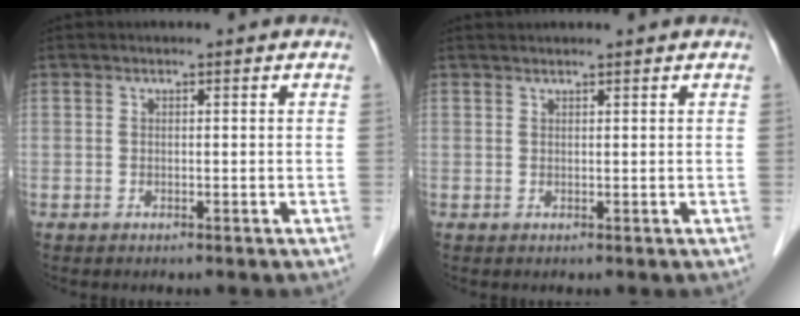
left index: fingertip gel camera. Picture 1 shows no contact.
{"total": 2.2, "force": [2.1, -0.1, 0.6], "torque": [-0.008, 0.020, 0.031]}